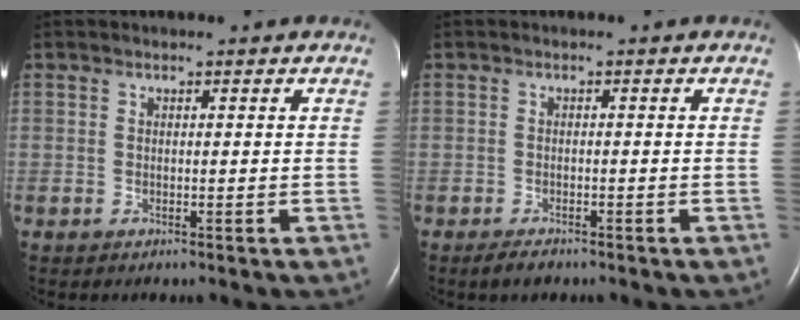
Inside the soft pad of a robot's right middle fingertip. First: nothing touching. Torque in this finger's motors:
{"motor_torque": [0.16, -0.13, 0.03, 0.01]}